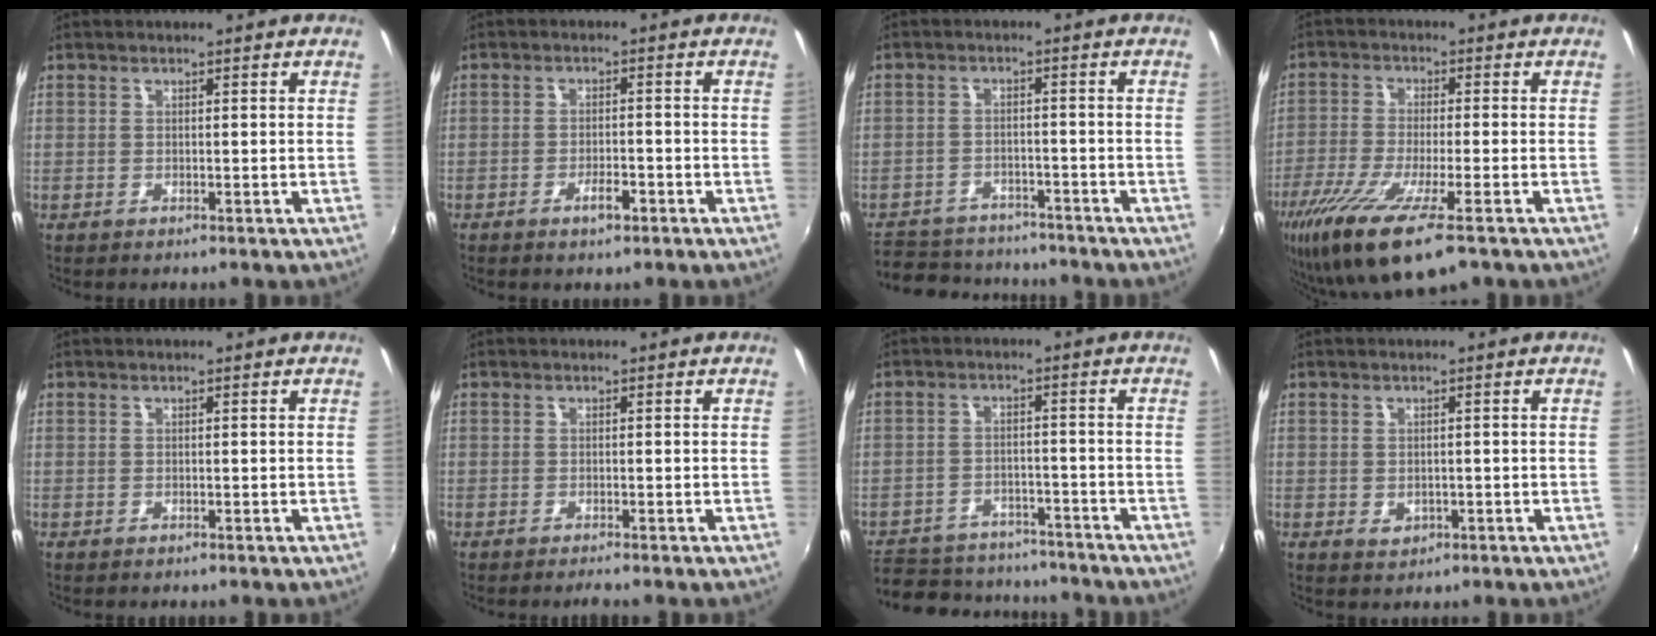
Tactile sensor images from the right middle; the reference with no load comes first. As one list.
[{"total": 3.0, "force": [-1.9, 1.0, 2.1], "torque": [-0.043, 0.000, -0.030]}, {"total": 12.6, "force": [-10.5, 5.7, 3.7], "torque": [-0.104, 0.014, -0.152]}, {"total": 15.4, "force": [-9.2, 2.7, 12.0], "torque": [-0.246, -0.060, -0.167]}, {"total": 0.0}, {"total": 0.8, "force": [-0.7, -0.2, 0.3], "torque": [-0.002, -0.005, -0.015]}, {"total": 17.1, "force": [-13.9, 8.0, 6.1], "torque": [-0.153, 0.014, -0.185]}, {"total": 1.9, "force": [-0.3, 1.6, 1.0], "torque": [-0.016, -0.001, -0.002]}]